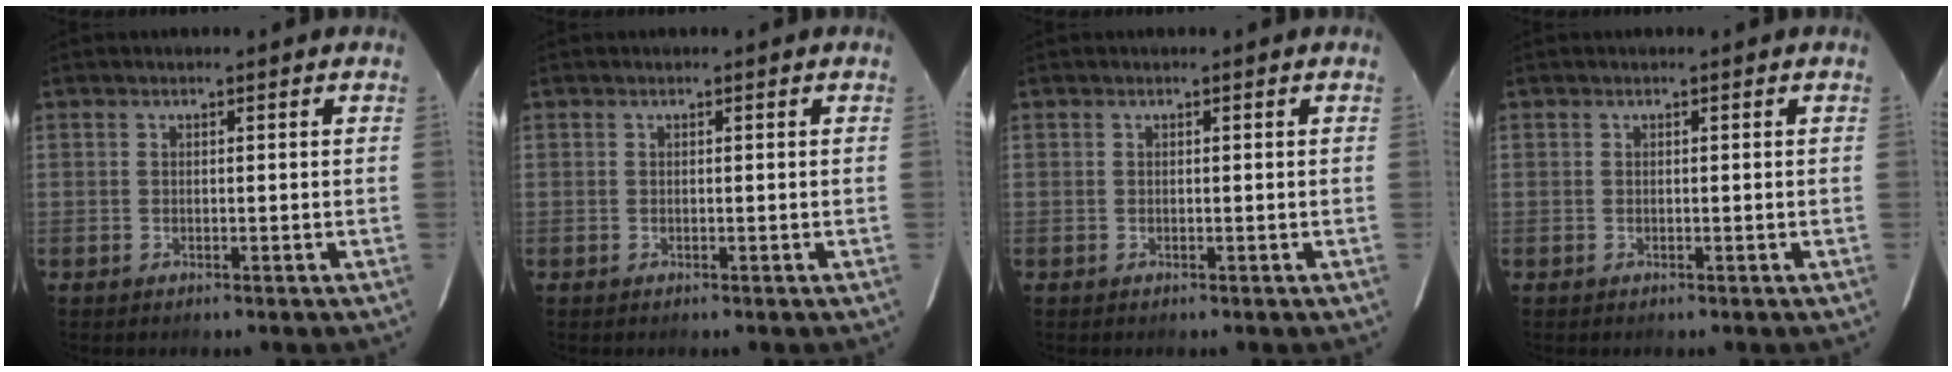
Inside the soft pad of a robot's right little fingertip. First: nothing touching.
{"total": 0.0}
{"total": 0.0}
{"total": 0.0}